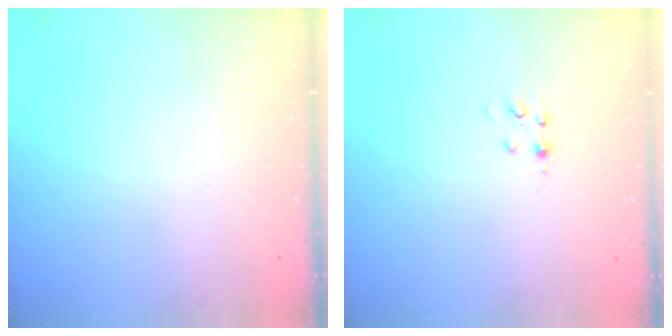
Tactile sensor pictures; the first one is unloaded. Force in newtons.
{"total": 3.8, "press": 3.7, "slide": 0.5}